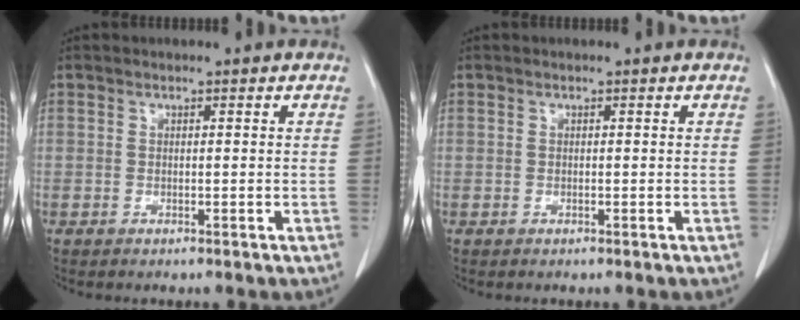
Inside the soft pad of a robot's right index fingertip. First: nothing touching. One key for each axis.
{"total": 0.0}